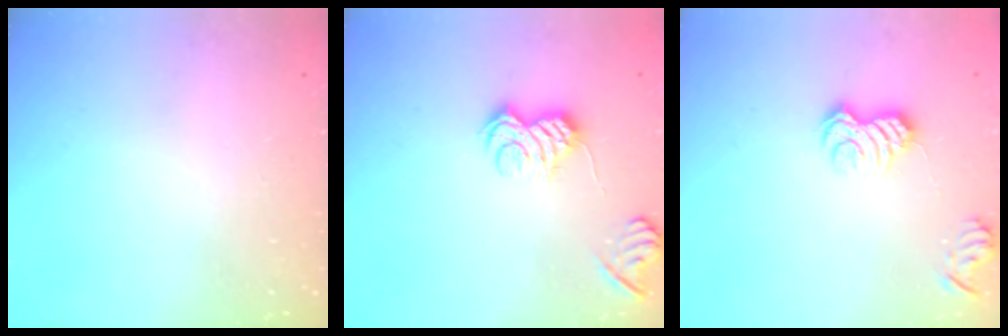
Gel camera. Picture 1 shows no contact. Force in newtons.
{"total": 8.8, "press": 8.7, "slide": 1.3}
{"total": 7.5, "press": 7.5, "slide": 0.6}